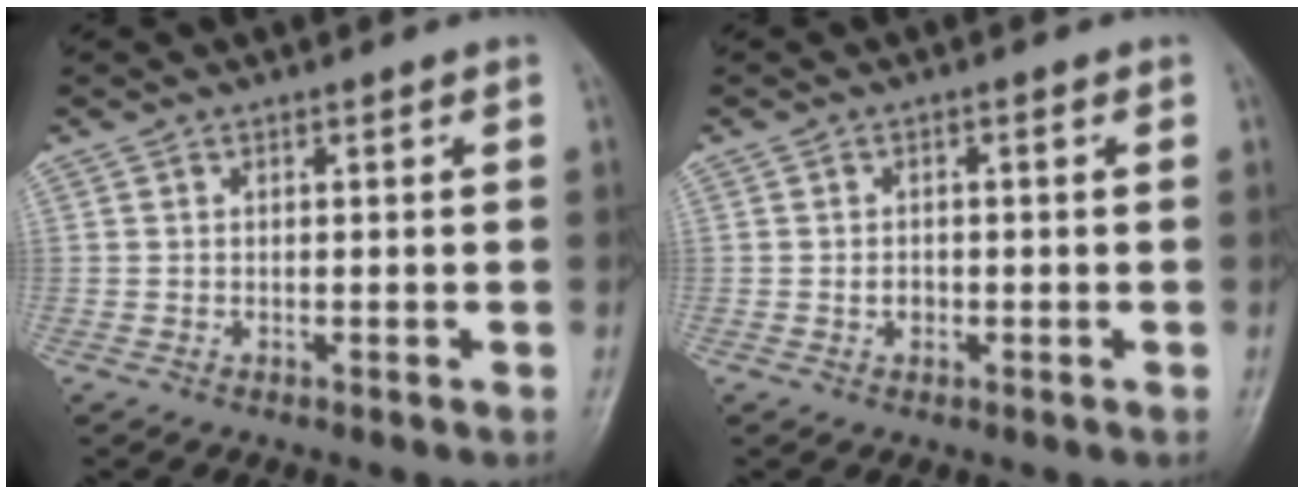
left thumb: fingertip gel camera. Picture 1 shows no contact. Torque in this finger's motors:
{"motor_torque": [-0.11, 0.12, 0.17, 0.09, 0.01]}